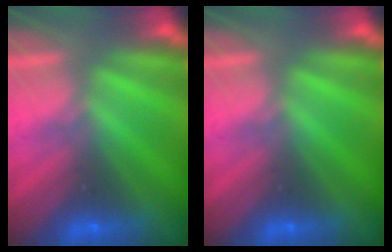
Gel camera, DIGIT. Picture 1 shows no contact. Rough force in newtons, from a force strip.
{"total": 0.0}